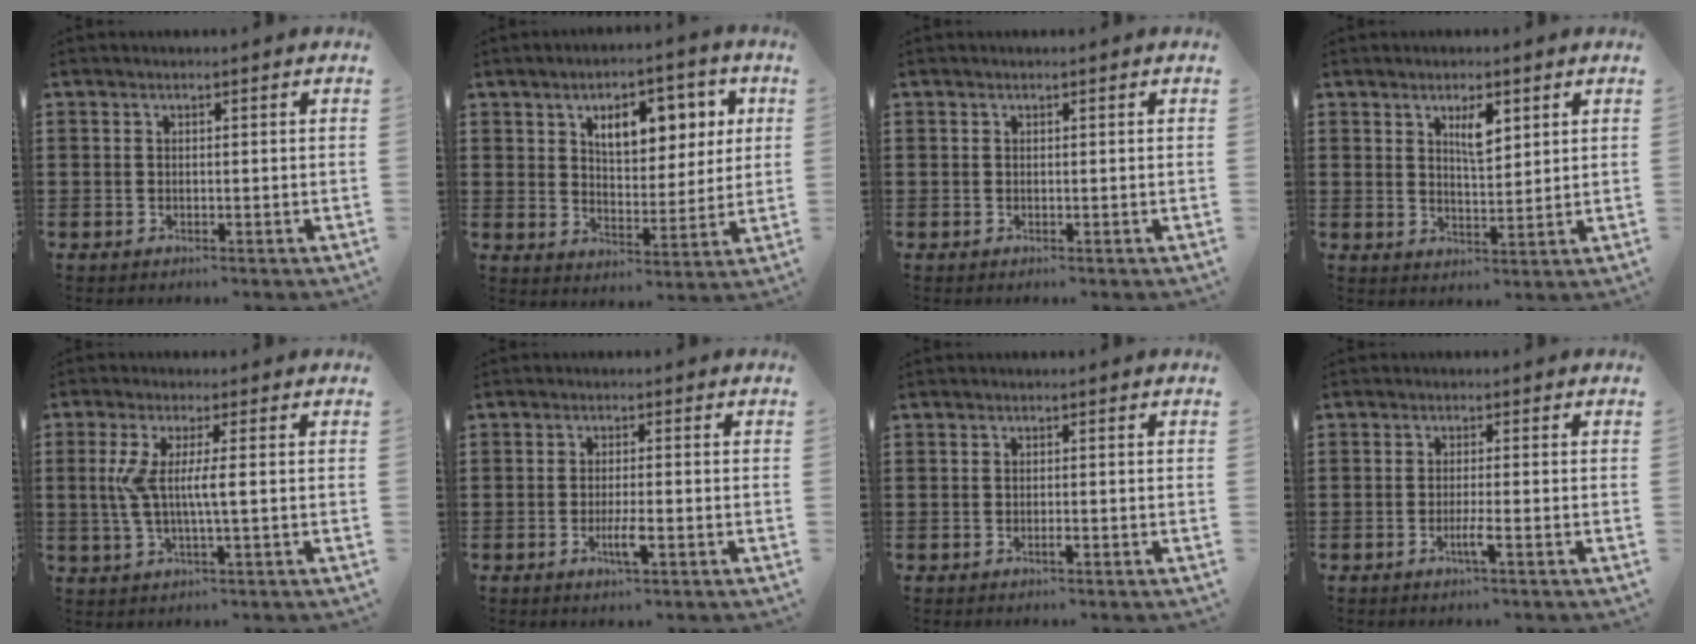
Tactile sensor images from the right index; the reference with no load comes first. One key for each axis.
{"total": 7.9, "fx": 3.5, "fy": 4.5, "fz": 5.5, "tx": -0.094, "ty": 0.002, "tz": 0.054}
{"total": 0.0}
{"total": 4.1, "fx": 2.2, "fy": 1.4, "fz": 3.2, "tx": -0.053, "ty": 0.000, "tz": 0.033}
{"total": 5.5, "fx": 0.2, "fy": 0.2, "fz": 5.5, "tx": -0.126, "ty": -0.015, "tz": -0.006}
{"total": 3.4, "fx": -1.3, "fy": 0.4, "fz": 3.1, "tx": -0.060, "ty": -0.006, "tz": -0.024}
{"total": 0.5, "fx": -0.2, "fy": 0.1, "fz": 0.5, "tx": -0.009, "ty": -0.003, "tz": -0.003}
{"total": 2.6, "fx": -1.2, "fy": -0.1, "fz": 2.3, "tx": -0.046, "ty": -0.008, "tz": -0.025}